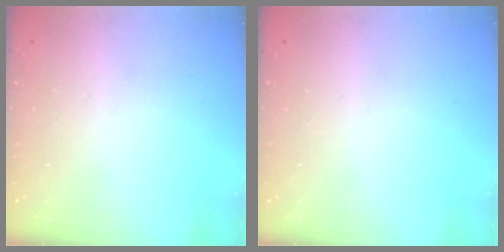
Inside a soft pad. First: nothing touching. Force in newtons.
{"total": 0.0}